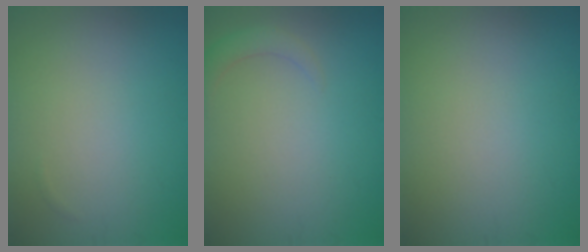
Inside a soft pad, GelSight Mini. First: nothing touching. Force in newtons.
{"total": 1.5, "press": 1.4, "slide": 0.2}
{"total": 0.0}